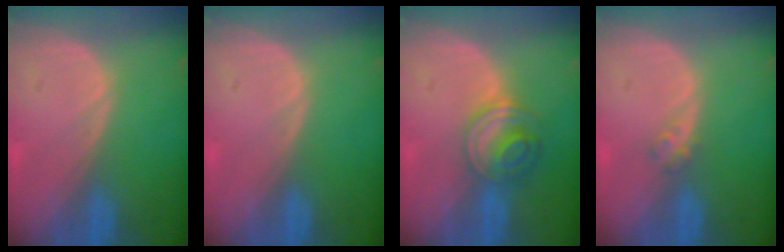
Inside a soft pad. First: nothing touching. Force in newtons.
{"total": 0.0}
{"total": 6.1, "press": 5.4, "slide": 2.8}
{"total": 1.6, "press": 1.4, "slide": 0.8}